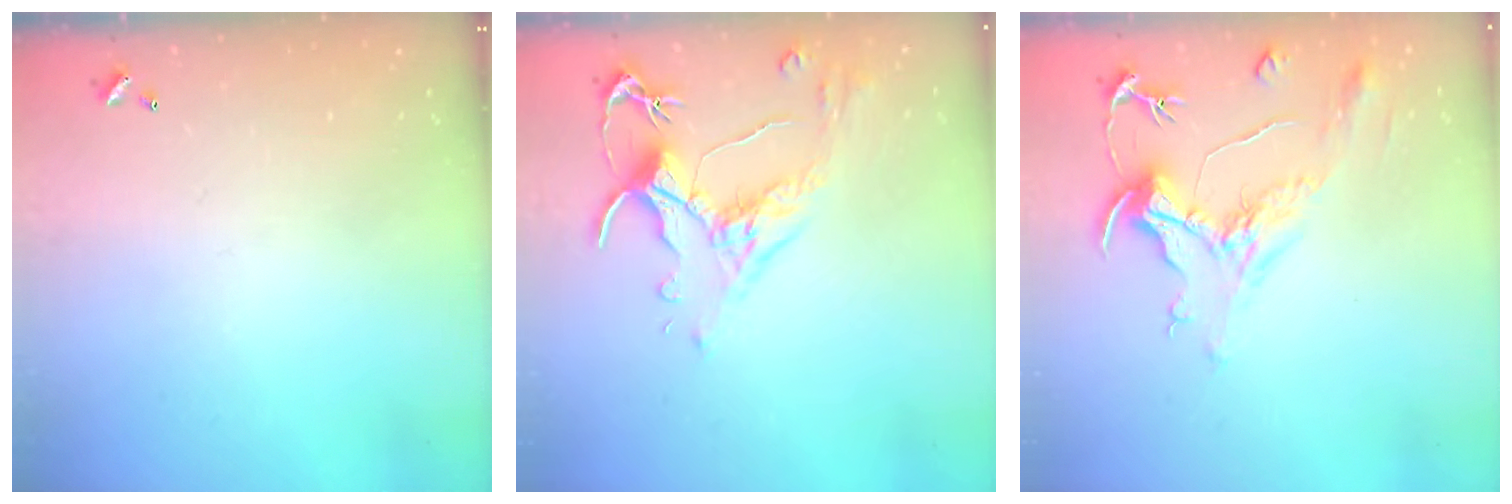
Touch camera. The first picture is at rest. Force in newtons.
{"total": 2.5, "press": 2.1, "slide": 1.4}
{"total": 2.1, "press": 1.6, "slide": 1.4}